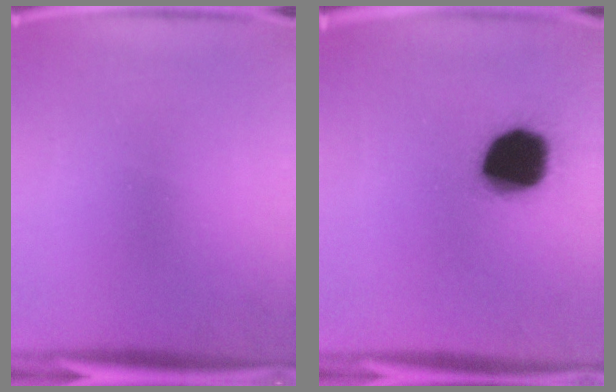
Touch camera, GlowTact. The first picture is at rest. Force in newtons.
{"total": 19.7}